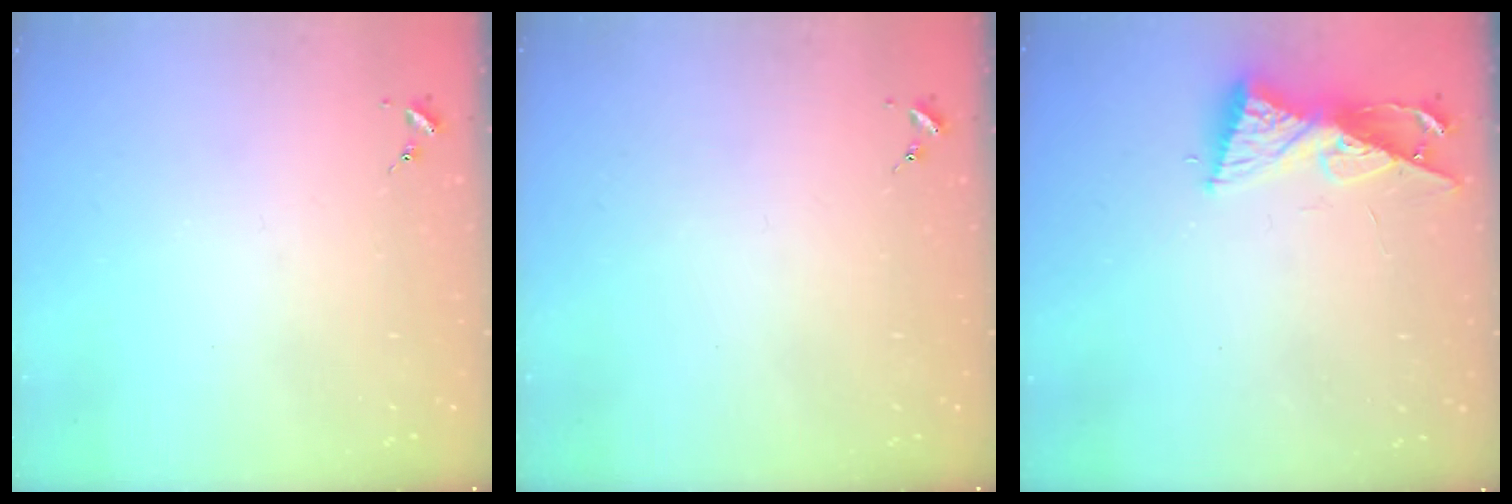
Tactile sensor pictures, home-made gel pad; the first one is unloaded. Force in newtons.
{"total": 0.0}
{"total": 8.7, "press": 8.7, "slide": 0.6}